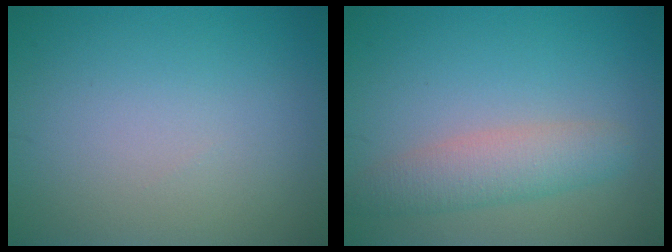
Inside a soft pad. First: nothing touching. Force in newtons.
{"total": 3.6, "press": 3.6, "slide": 0.1}